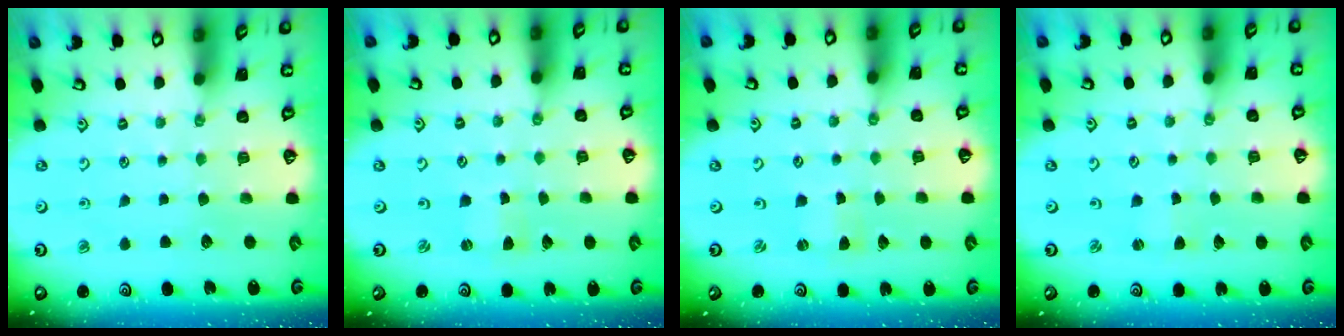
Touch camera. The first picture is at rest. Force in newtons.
{"total": 0.0}
{"total": 0.0}
{"total": 0.8, "press": 0.8, "slide": 0.1}